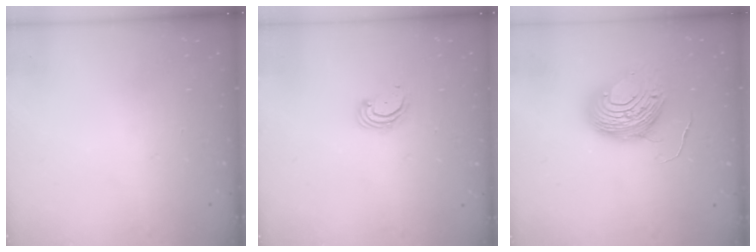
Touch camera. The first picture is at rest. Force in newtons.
{"total": 2.6, "press": 2.6, "slide": 0.3}
{"total": 11.8, "press": 11.7, "slide": 1.2}